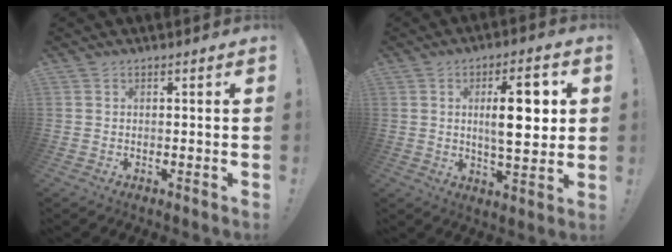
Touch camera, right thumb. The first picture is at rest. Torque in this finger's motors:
{"motor_torque": [-0.11, 1.02, 0.57, 0.77, 0.04]}